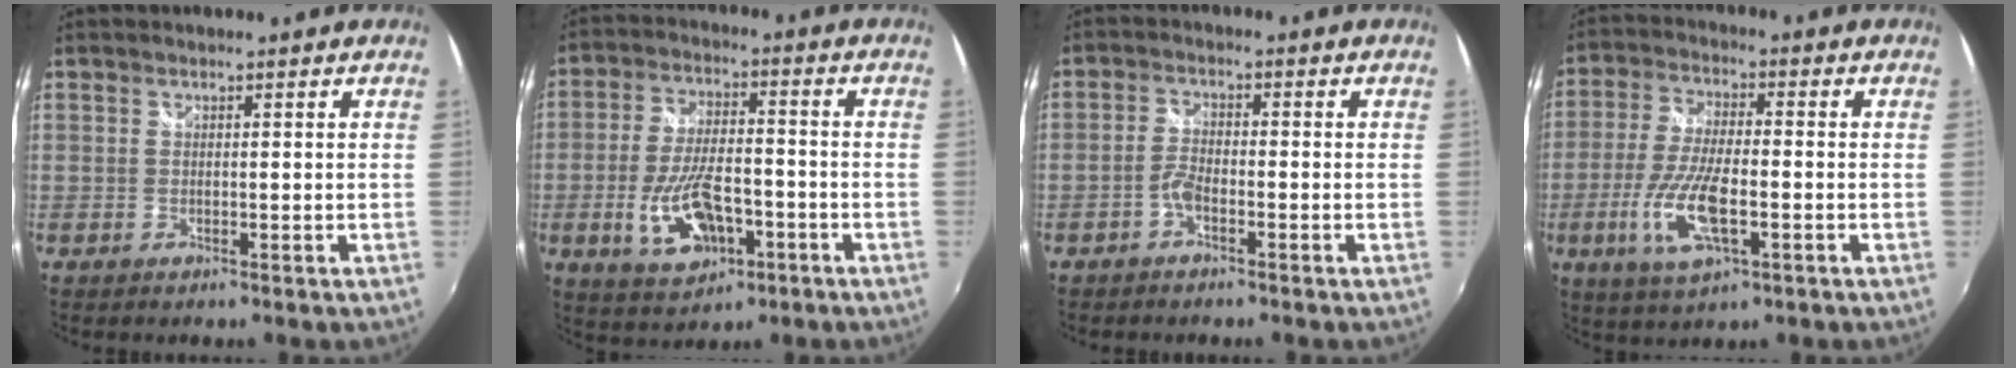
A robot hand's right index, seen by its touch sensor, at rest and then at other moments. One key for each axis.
{"total": 11.9, "fx": -4.2, "fy": 5.6, "fz": 9.6, "tx": -0.199, "ty": -0.005, "tz": -0.065}
{"total": 2.7, "fx": -1.8, "fy": 0.9, "fz": 1.8, "tx": -0.047, "ty": 0.007, "tz": -0.038}
{"total": 11.6, "fx": -3.6, "fy": 3.8, "fz": 10.4, "tx": -0.219, "ty": -0.009, "tz": -0.068}